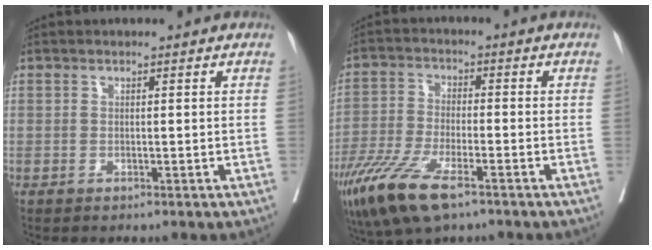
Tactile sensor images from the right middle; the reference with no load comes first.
{"total": 11.9, "force": [-7.4, 3.1, 8.8], "torque": [-0.174, -0.026, -0.134]}